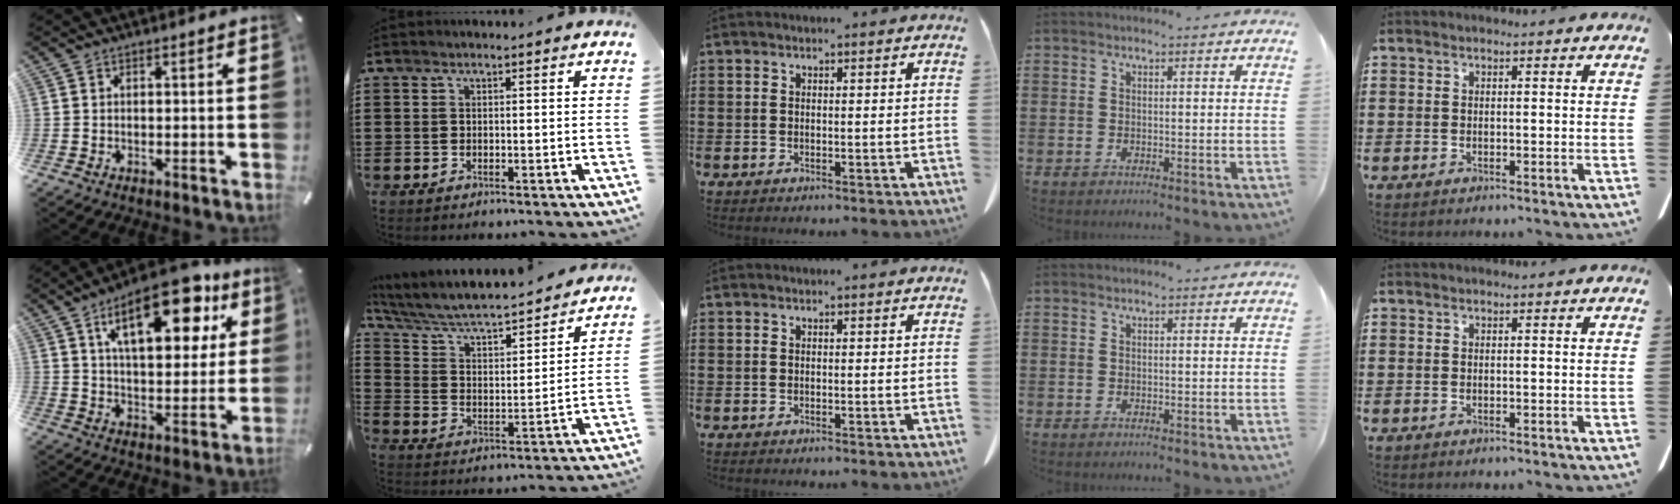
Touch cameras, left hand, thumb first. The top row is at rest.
{"thumb": {"total": 20.0, "force": [10.6, 9.0, 14.4], "torque": [-0.218, -0.037, 0.170]}, "index": {"total": 5.0, "force": [4.6, 0.8, 1.8], "torque": [-0.059, -0.042, 0.069]}}